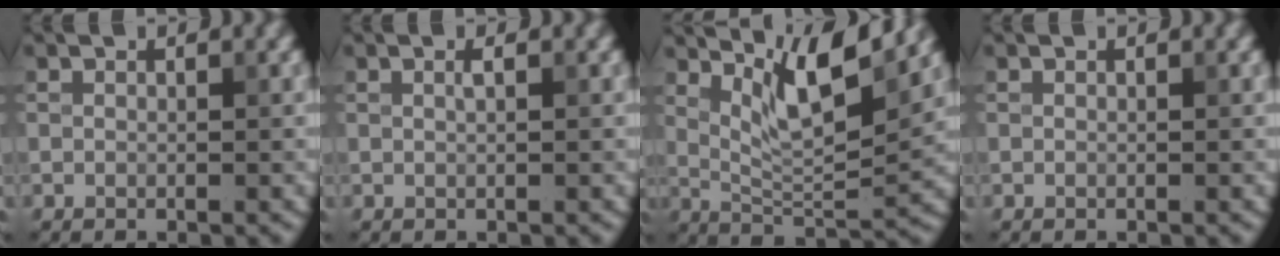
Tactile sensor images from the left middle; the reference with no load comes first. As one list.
[{"total": 0.6, "force": [0.2, 0.1, 0.6], "torque": [-0.012, 0.004, 0.003]}, {"total": 6.9, "force": [4.0, 1.4, 5.5], "torque": [-0.098, -0.004, 0.076]}, {"total": 0.0}]